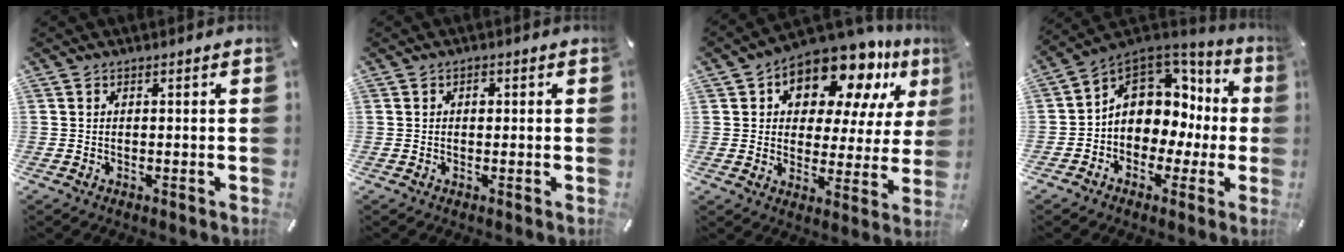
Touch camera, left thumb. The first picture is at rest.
{"total": 1.2, "force": [0.2, 1.0, 0.8], "torque": [0.000, -0.002, -0.001]}
{"total": 15.4, "force": [10.5, 8.1, 7.9], "torque": [-0.128, -0.074, 0.181]}
{"total": 10.7, "force": [2.6, 8.9, 5.3], "torque": [-0.088, -0.024, 0.051]}